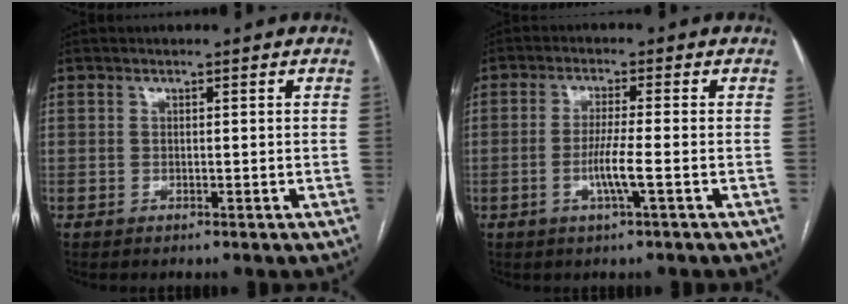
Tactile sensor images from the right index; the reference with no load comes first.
{"total": 4.8, "force": [-1.5, -0.4, 4.6], "torque": [-0.084, -0.007, -0.029]}